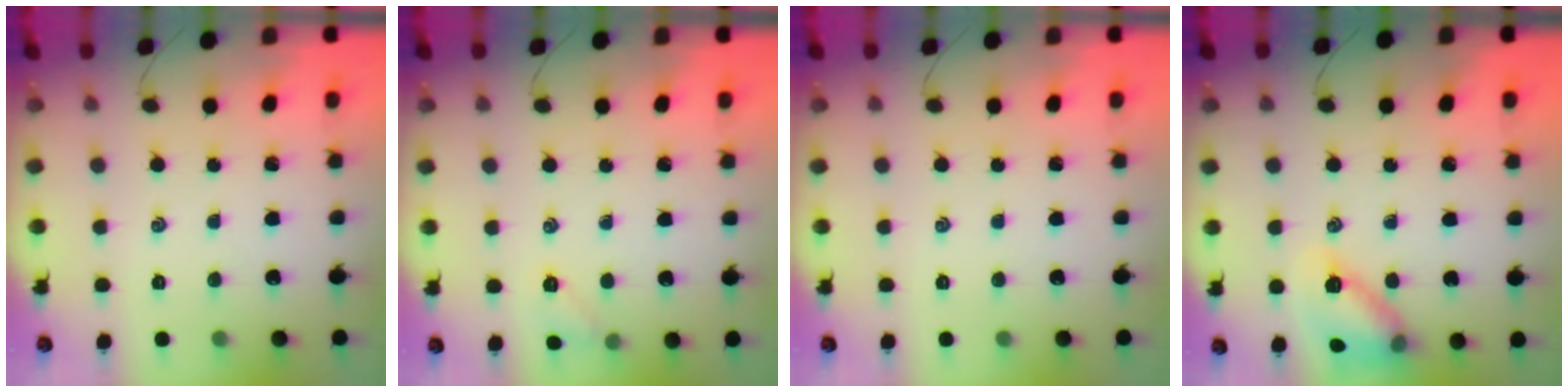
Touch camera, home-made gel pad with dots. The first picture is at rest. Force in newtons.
{"total": 5.6, "press": 5.4, "slide": 1.4}
{"total": 0.0}
{"total": 14.4, "press": 14.3, "slide": 1.4}